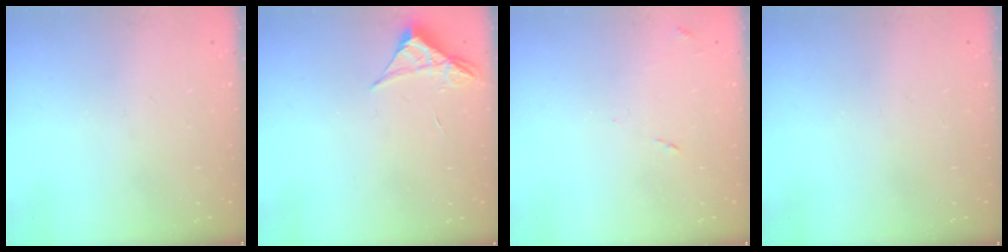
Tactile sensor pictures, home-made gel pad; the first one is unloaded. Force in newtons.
{"total": 4.2, "press": 4.2, "slide": 0.4}
{"total": 7.4, "press": 7.4, "slide": 0.7}
{"total": 0.0}